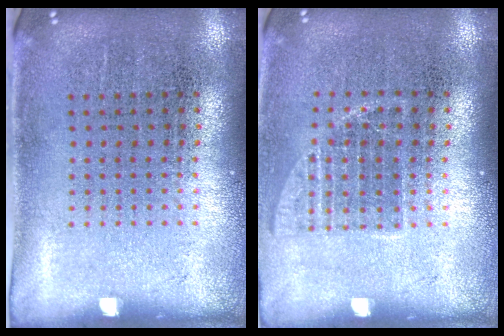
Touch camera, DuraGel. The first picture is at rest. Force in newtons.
{"total": 1.2, "press": 1.0, "slide": 0.7}